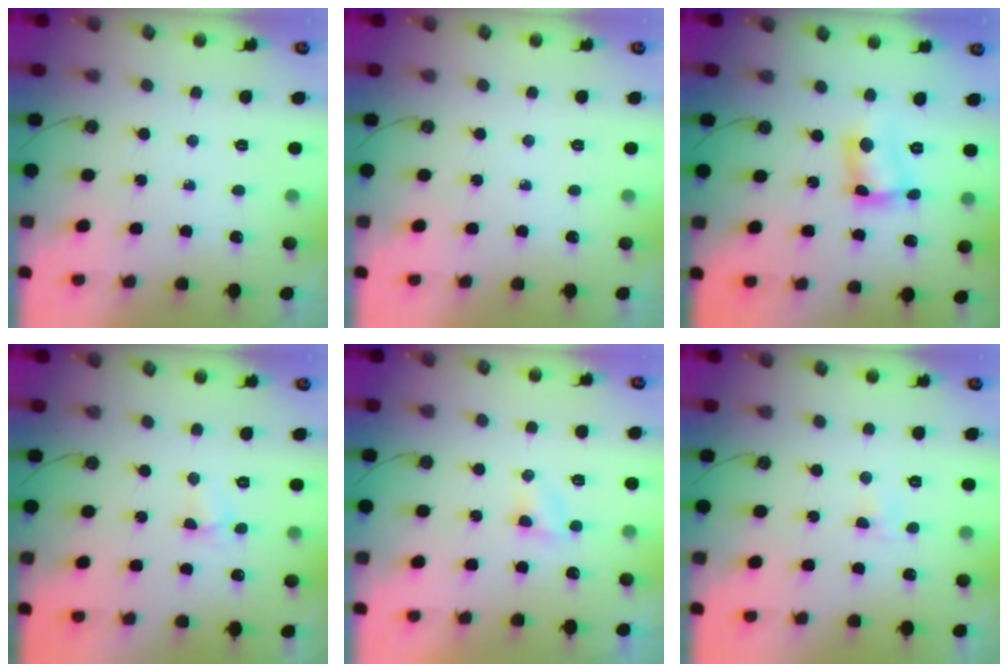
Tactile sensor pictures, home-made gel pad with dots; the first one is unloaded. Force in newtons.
{"total": 0.0}
{"total": 8.5, "press": 8.5, "slide": 0.4}
{"total": 3.7, "press": 3.7, "slide": 0.5}
{"total": 3.0, "press": 3.0, "slide": 0.3}
{"total": 2.9, "press": 2.9, "slide": 0.4}